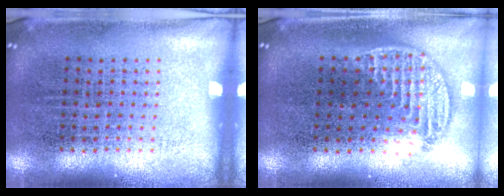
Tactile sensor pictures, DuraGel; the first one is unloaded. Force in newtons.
{"total": 1.2, "press": 1.0, "slide": 0.6}